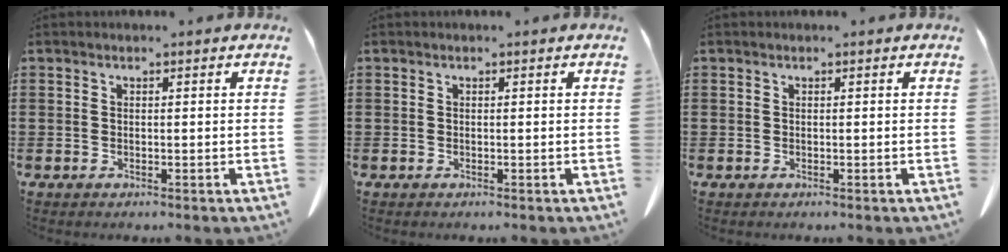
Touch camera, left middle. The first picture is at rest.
{"total": 0.0}
{"total": 0.0}